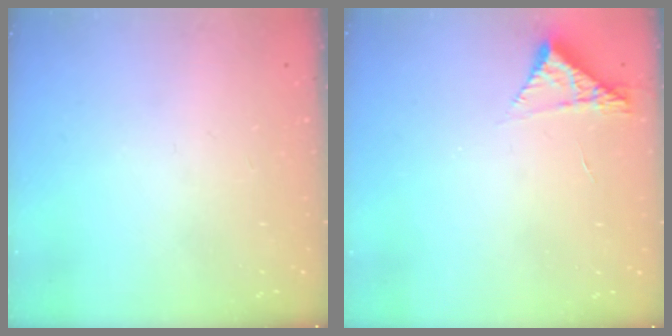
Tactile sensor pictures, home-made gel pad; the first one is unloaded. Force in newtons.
{"total": 4.3, "press": 4.3, "slide": 0.3}